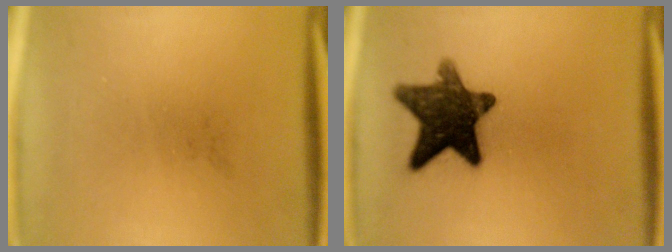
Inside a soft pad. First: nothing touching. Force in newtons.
{"total": 13.0}